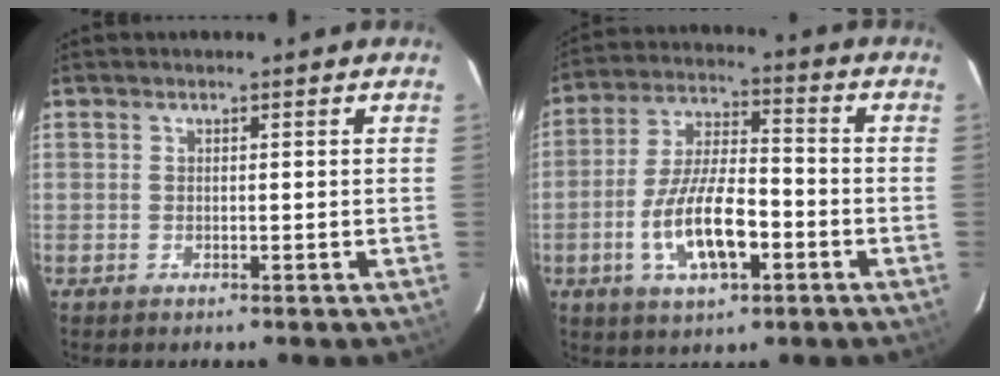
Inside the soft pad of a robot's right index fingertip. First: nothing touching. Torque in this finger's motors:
{"motor_torque": [1.18, -0.96, 0.57, 0.21]}